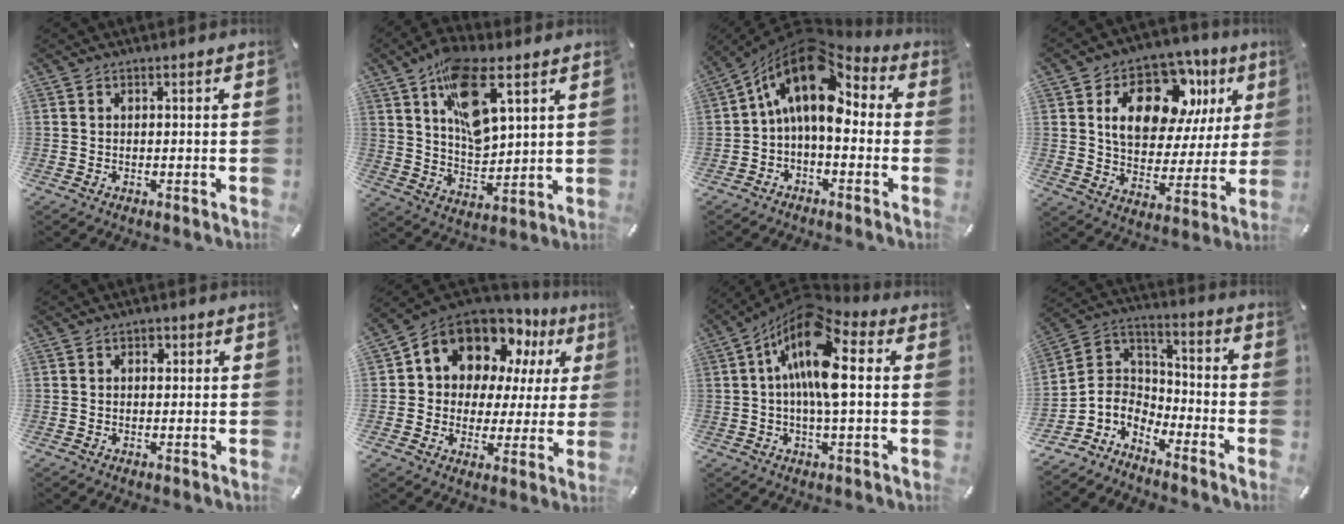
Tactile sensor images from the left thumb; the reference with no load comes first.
{"total": 15.1, "force": [7.9, 7.6, 10.4], "torque": [-0.176, -0.020, 0.141]}
{"total": 14.8, "force": [3.4, 8.4, 11.7], "torque": [-0.221, -0.022, 0.051]}
{"total": 17.5, "force": [7.9, 11.0, 11.1], "torque": [-0.176, -0.027, 0.138]}
{"total": 1.4, "force": [0.4, 1.2, 0.6], "torque": [-0.005, 0.004, 0.003]}
{"total": 13.2, "force": [9.1, 8.8, 3.8], "torque": [-0.090, -0.069, 0.171]}
{"total": 16.2, "force": [2.9, 6.3, 14.6], "torque": [-0.279, -0.022, 0.047]}
{"total": 6.3, "force": [-5.1, 3.7, -0.2], "torque": [-0.026, -0.012, -0.108]}